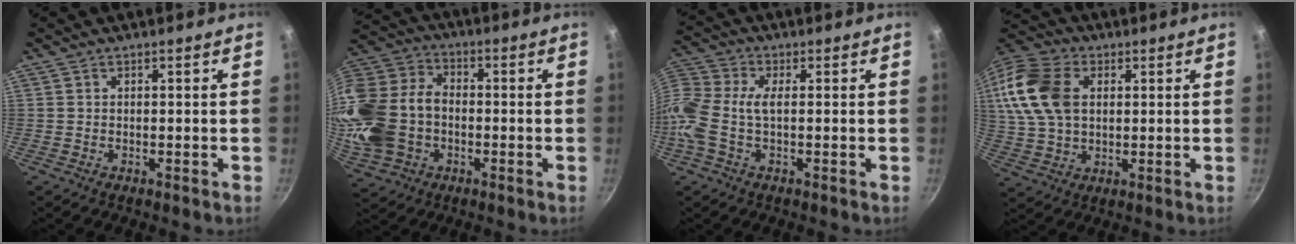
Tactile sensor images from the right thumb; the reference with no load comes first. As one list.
[{"total": 21.6, "force": [-3.5, 16.2, 13.9], "torque": [-0.312, 0.039, -0.063]}, {"total": 10.8, "force": [-0.8, 5.6, 9.1], "torque": [-0.216, 0.019, -0.033]}, {"total": 17.5, "force": [3.7, 12.0, 12.2], "torque": [-0.242, 0.012, 0.065]}]